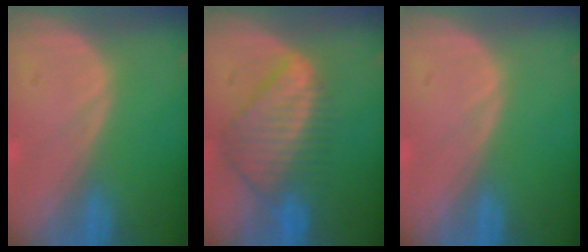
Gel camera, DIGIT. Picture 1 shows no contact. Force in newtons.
{"total": 8.7, "press": 7.6, "slide": 4.3}
{"total": 0.0}